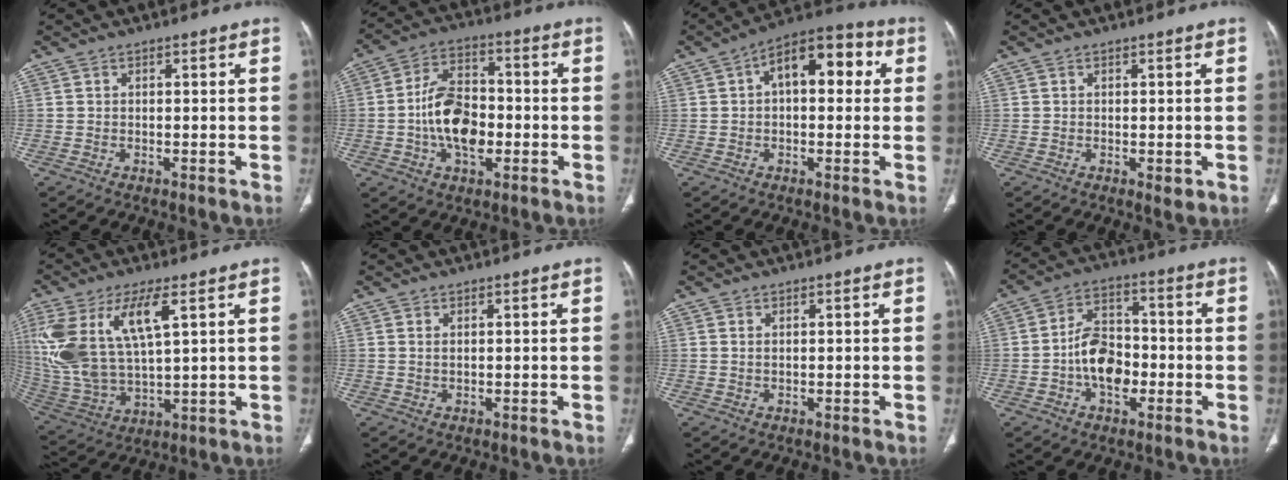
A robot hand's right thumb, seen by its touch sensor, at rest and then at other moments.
{"total": 12.8, "force": [-2.1, 7.8, 10.0], "torque": [-0.159, 0.024, -0.042]}
{"total": 12.5, "force": [2.6, 6.7, 10.2], "torque": [-0.119, 0.035, 0.028]}
{"total": 1.4, "force": [-0.3, 0.7, 1.2], "torque": [-0.014, -0.004, -0.001]}
{"total": 18.0, "force": [6.3, 7.3, 15.3], "torque": [-0.337, -0.017, 0.134]}
{"total": 0.8, "force": [0.3, 0.4, 0.7], "torque": [-0.018, 0.002, 0.010]}
{"total": 0.5, "force": [0.2, 0.2, 0.4], "torque": [-0.013, 0.002, 0.006]}
{"total": 10.3, "force": [-2.4, 6.7, 7.4], "torque": [-0.103, 0.029, -0.049]}